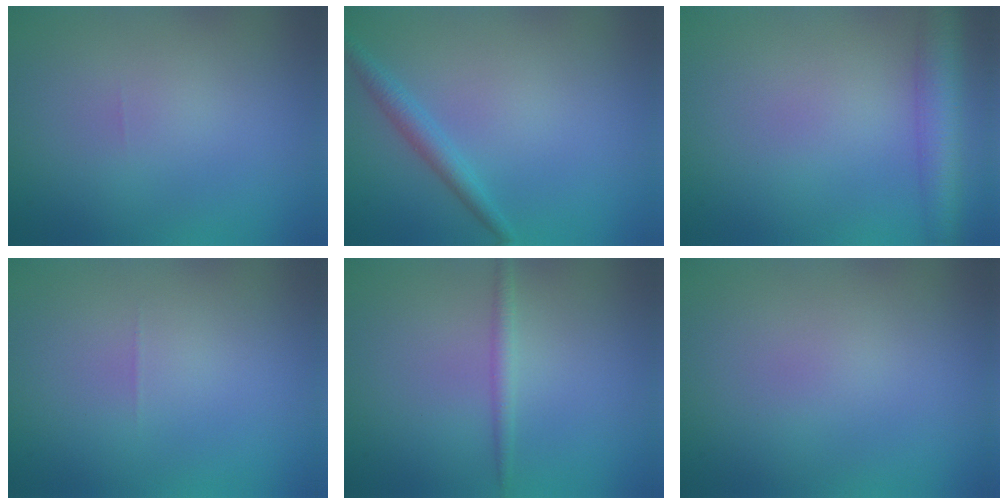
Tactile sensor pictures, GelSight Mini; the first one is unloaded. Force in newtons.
{"total": 1.9, "press": 1.9, "slide": 0.1}
{"total": 4.6, "press": 4.6, "slide": 0.1}
{"total": 0.0}
{"total": 1.3, "press": 1.3, "slide": 0.1}
{"total": 0.0}